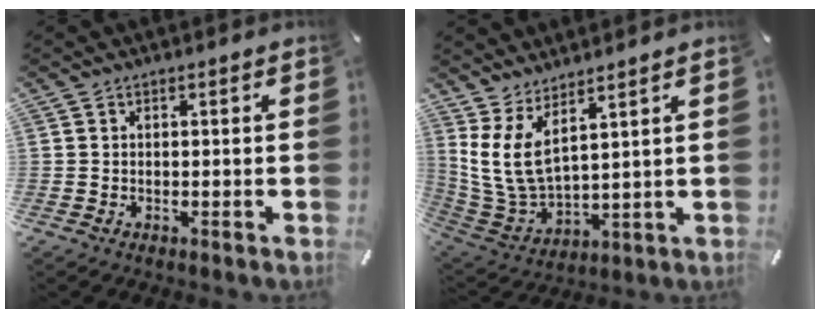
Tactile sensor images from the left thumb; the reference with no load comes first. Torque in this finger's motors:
{"motor_torque": [0.69, -0.18, 1.48, -1.04, 0.21]}